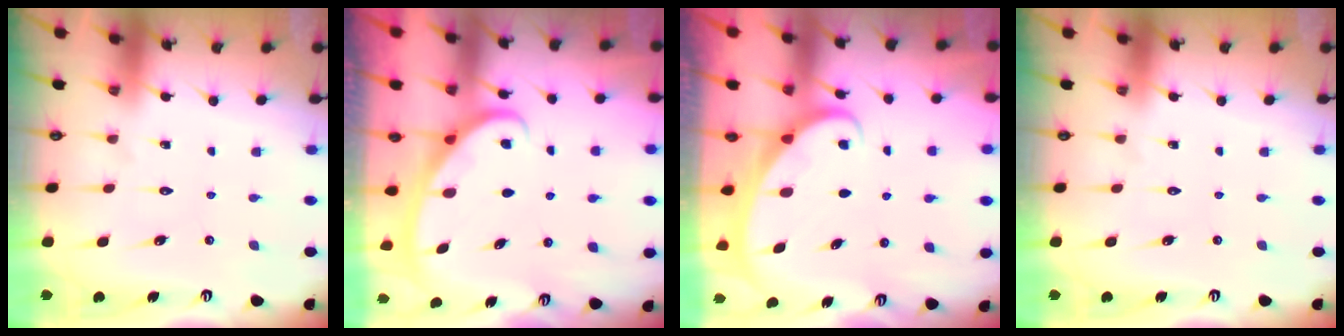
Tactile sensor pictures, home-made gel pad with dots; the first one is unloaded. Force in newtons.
{"total": 2.8, "press": 2.8, "slide": 0.4}
{"total": 2.1, "press": 2.1, "slide": 0.1}
{"total": 0.0}